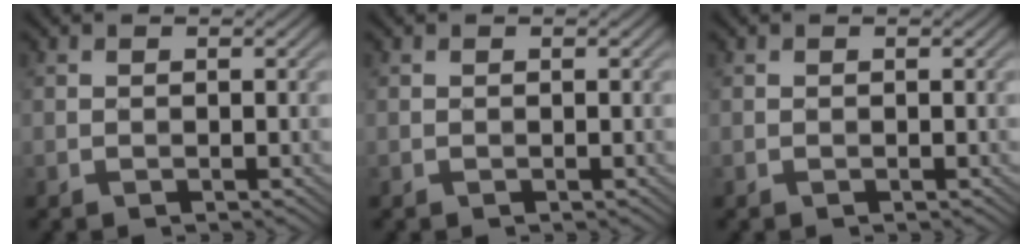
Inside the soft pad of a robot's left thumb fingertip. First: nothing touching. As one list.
[{"total": 0.0}, {"total": 0.0}]